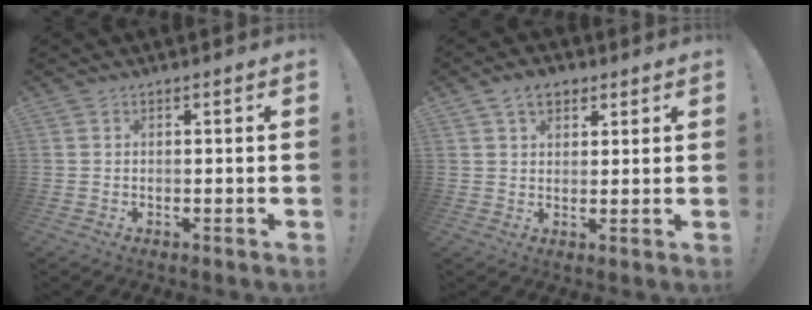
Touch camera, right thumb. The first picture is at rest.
{"total": 6.3, "force": [3.5, 4.2, 3.2], "torque": [-0.046, -0.007, 0.064]}